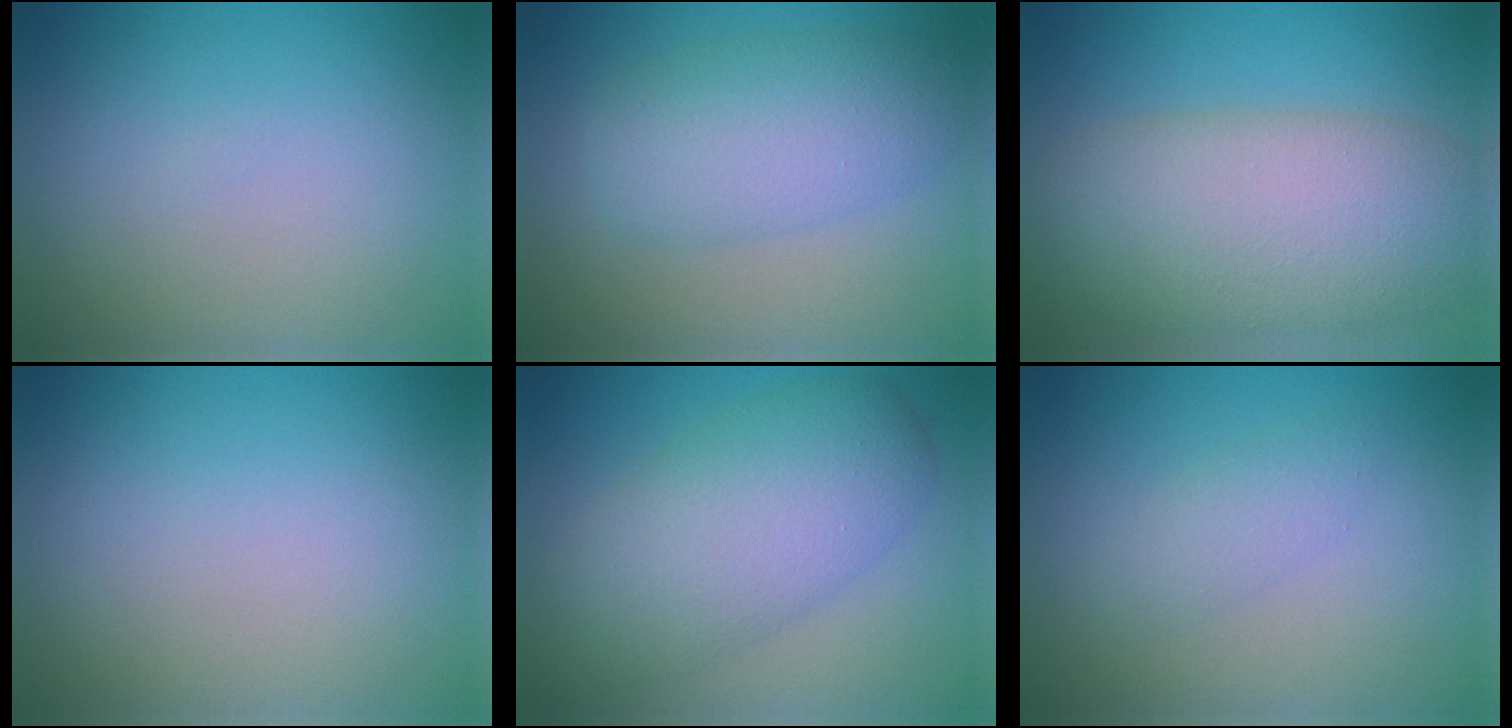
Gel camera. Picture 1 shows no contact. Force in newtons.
{"total": 5.7, "press": 5.7, "slide": 0.3}
{"total": 10.1, "press": 10.1, "slide": 0.6}
{"total": 0.0}
{"total": 7.9, "press": 7.9, "slide": 0.1}
{"total": 1.7, "press": 1.7, "slide": 0.1}